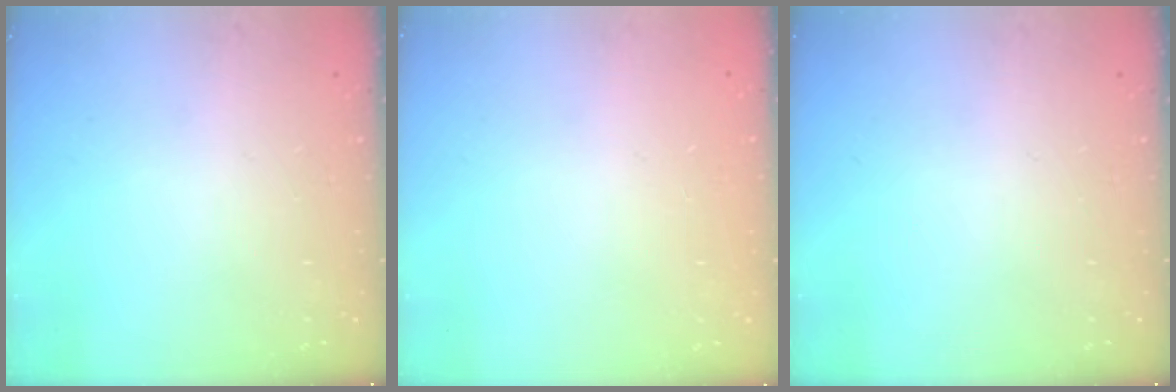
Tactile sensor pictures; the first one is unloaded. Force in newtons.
{"total": 0.0}
{"total": 0.0}